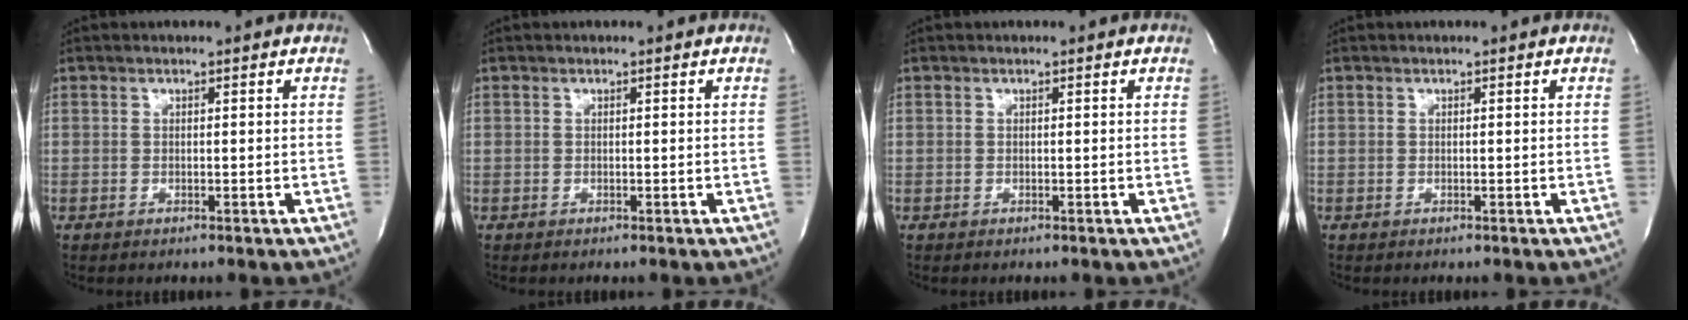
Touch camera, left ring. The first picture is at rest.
{"total": 0.0}
{"total": 0.0}
{"total": 0.0}